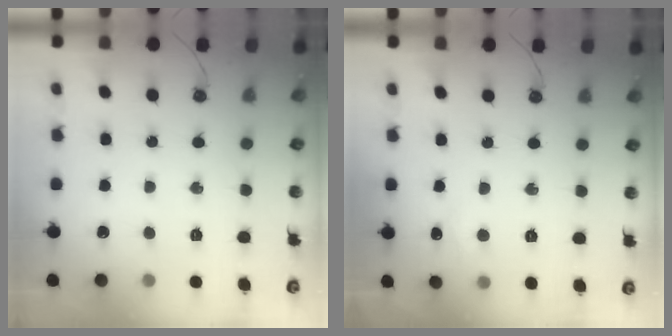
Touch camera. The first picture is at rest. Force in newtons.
{"total": 5.5, "press": 5.4, "slide": 0.8}